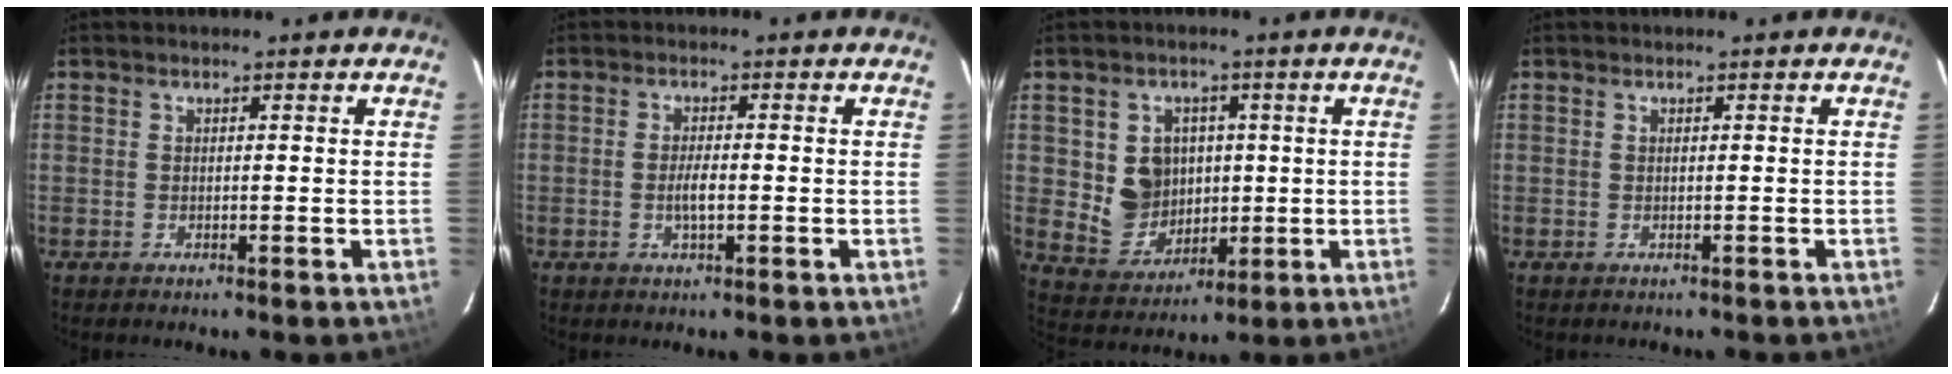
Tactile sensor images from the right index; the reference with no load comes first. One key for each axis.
{"total": 2.9, "fx": -0.7, "fy": 0.7, "fz": 2.7, "tx": -0.052, "ty": -0.002, "tz": -0.012}
{"total": 9.1, "fx": 0.9, "fy": 8.3, "fz": 3.5, "tx": -0.085, "ty": 0.010, "tz": 0.035}
{"total": 0.0}